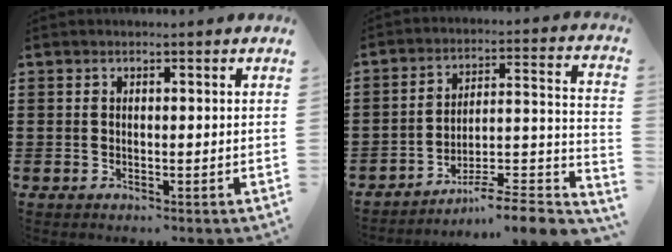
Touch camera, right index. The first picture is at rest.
{"total": 6.8, "force": [-5.7, 0.6, 3.6], "torque": [-0.052, -0.008, -0.114]}